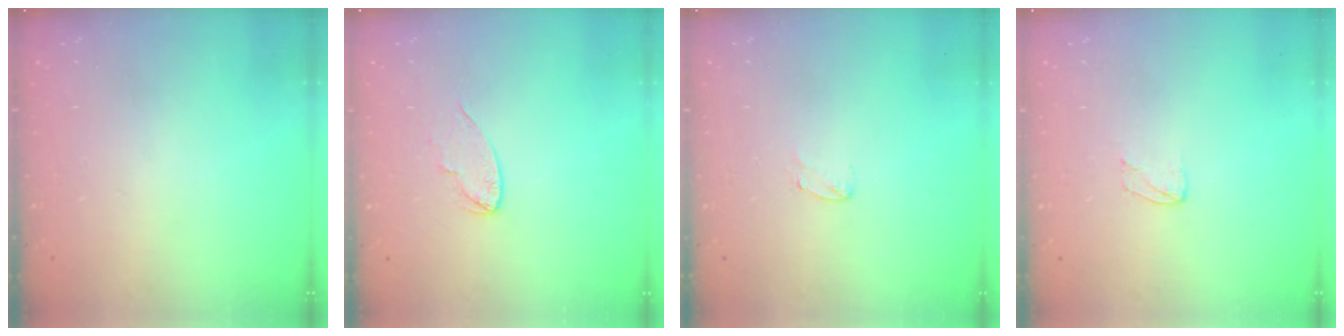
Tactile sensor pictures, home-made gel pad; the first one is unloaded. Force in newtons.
{"total": 5.6, "press": 5.6, "slide": 0.4}
{"total": 3.8, "press": 3.8, "slide": 0.4}
{"total": 3.2, "press": 3.2, "slide": 0.2}